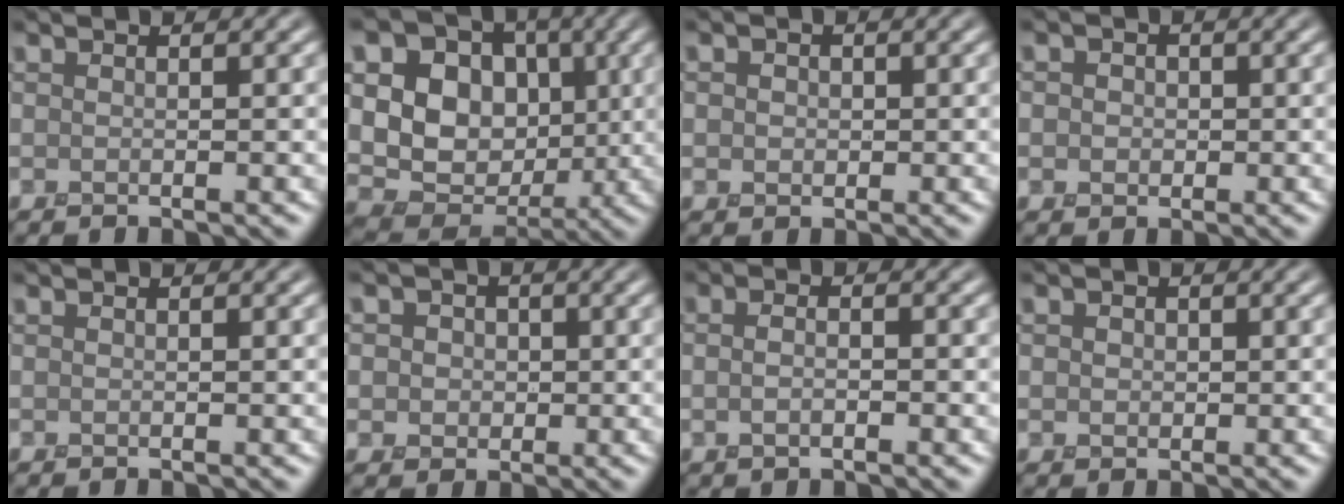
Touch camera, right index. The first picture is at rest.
{"total": 13.8, "force": [1.7, 11.5, 7.4], "torque": [-0.168, 0.036, 0.021]}
{"total": 1.6, "force": [0.1, 1.5, 0.7], "torque": [-0.013, 0.005, -0.004]}
{"total": 2.0, "force": [0.0, 1.8, 0.9], "torque": [-0.010, 0.005, -0.010]}
{"total": 0.0}
{"total": 3.4, "force": [0.6, 3.1, 1.3], "torque": [-0.015, 0.012, -0.001]}
{"total": 1.7, "force": [-0.6, 0.9, 1.3], "torque": [-0.027, -0.001, -0.010]}
{"total": 1.3, "force": [0.1, 1.2, 0.5], "torque": [-0.008, 0.001, -0.002]}